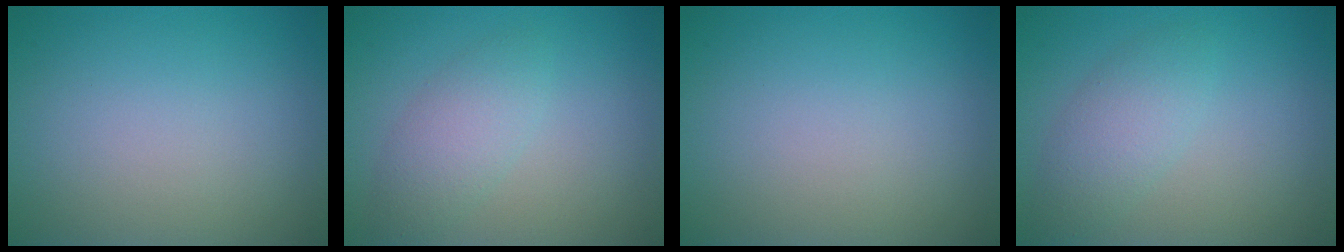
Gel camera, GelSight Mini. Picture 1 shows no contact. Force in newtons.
{"total": 2.7, "press": 2.7, "slide": 0.0}
{"total": 0.0}
{"total": 2.9, "press": 2.9, "slide": 0.2}